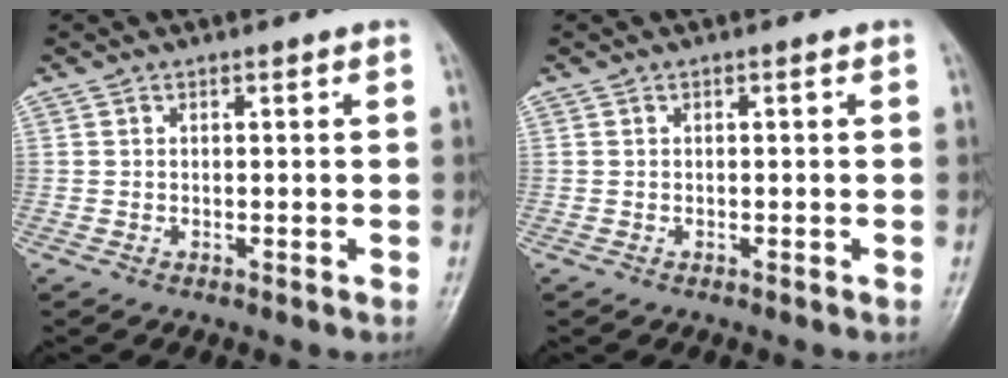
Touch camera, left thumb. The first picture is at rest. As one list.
[{"total": 0.0}]